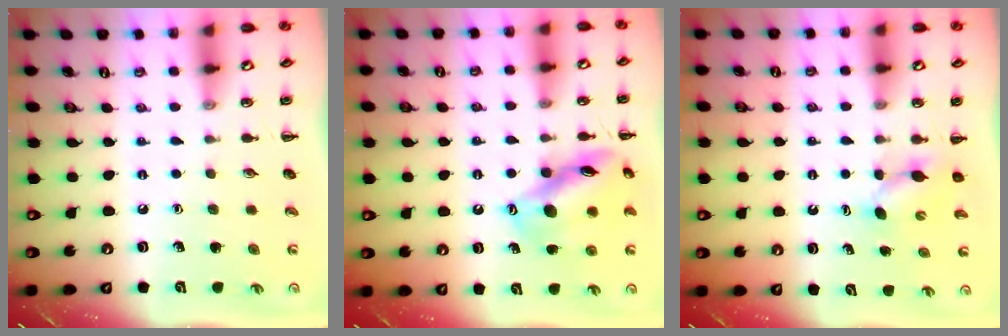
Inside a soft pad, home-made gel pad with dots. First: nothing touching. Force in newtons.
{"total": 14.6, "press": 14.6, "slide": 1.4}
{"total": 3.5, "press": 3.4, "slide": 0.9}